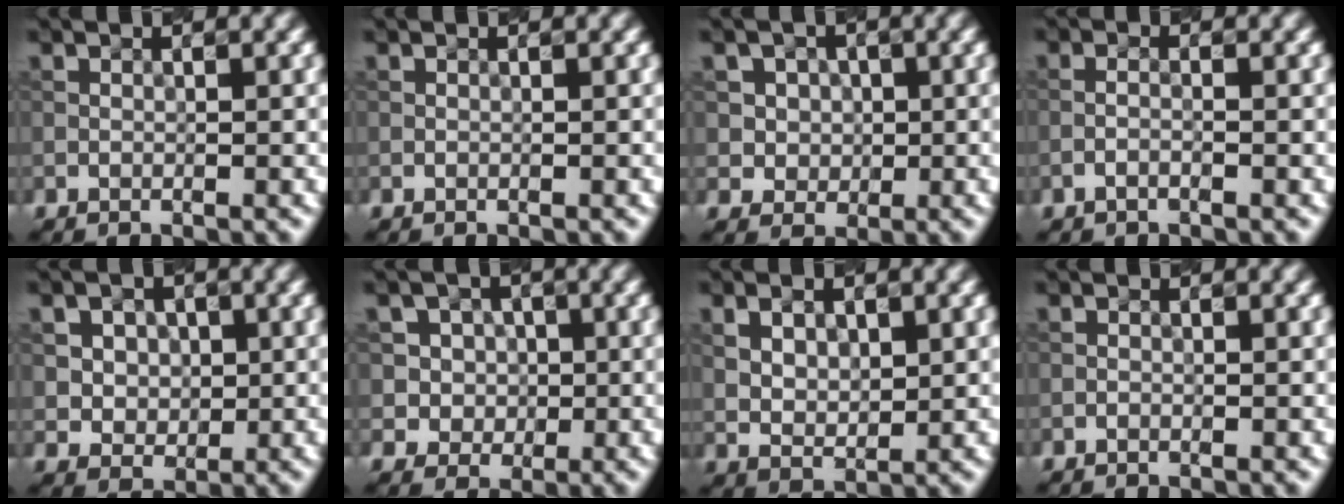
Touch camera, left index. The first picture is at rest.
{"total": 0.0}
{"total": 3.8, "force": [1.3, 3.4, 1.2], "torque": [-0.012, 0.006, 0.021]}
{"total": 0.9, "force": [-0.6, 0.2, 0.7], "torque": [-0.015, 0.003, -0.014]}
{"total": 4.5, "force": [1.4, 3.6, 2.2], "torque": [-0.038, 0.012, 0.019]}
{"total": 4.0, "force": [0.7, 3.8, 0.9], "torque": [0.003, 0.015, 0.008]}
{"total": 3.2, "force": [1.0, 2.0, 2.4], "torque": [-0.050, 0.000, 0.023]}
{"total": 0.0}